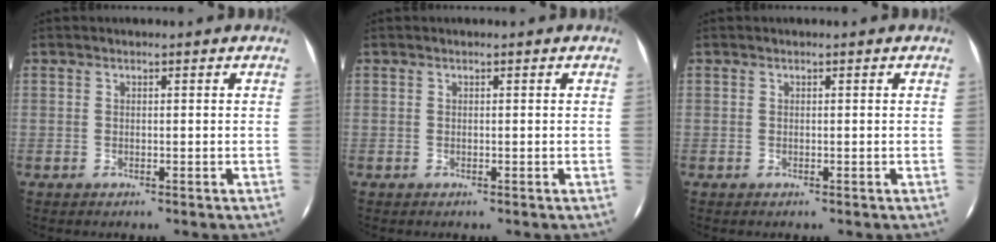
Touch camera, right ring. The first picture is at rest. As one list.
[{"total": 0.0}, {"total": 0.0}]